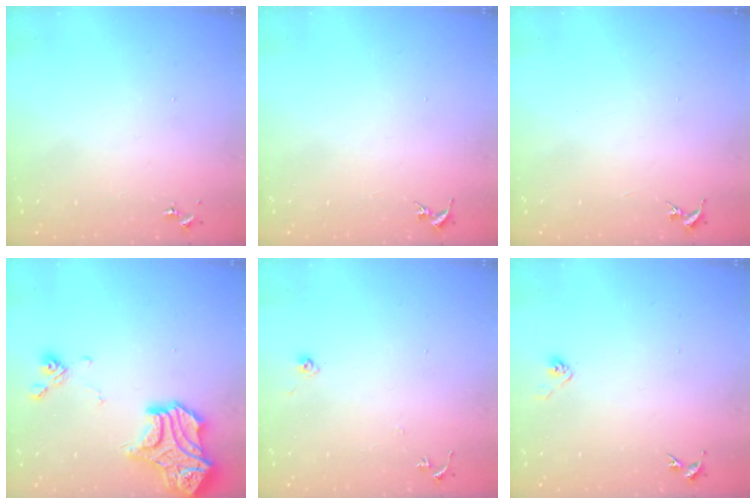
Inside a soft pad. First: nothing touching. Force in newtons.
{"total": 0.0}
{"total": 0.0}
{"total": 17.9, "press": 17.9, "slide": 0.7}
{"total": 6.2, "press": 6.1, "slide": 0.5}
{"total": 3.0, "press": 2.9, "slide": 0.9}